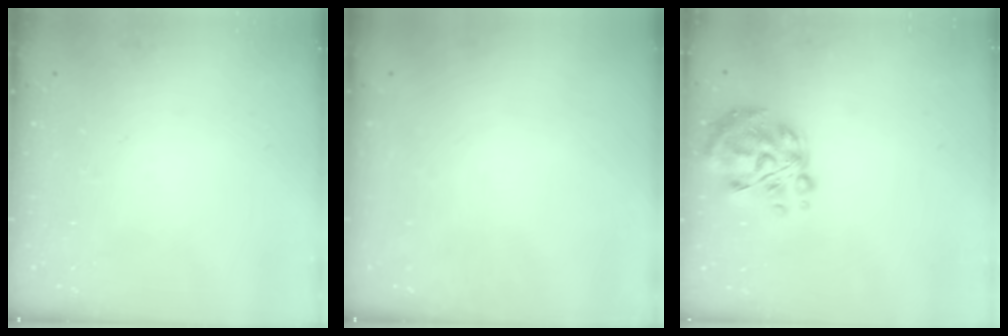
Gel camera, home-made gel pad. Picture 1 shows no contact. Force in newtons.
{"total": 0.0}
{"total": 12.2, "press": 11.8, "slide": 2.8}